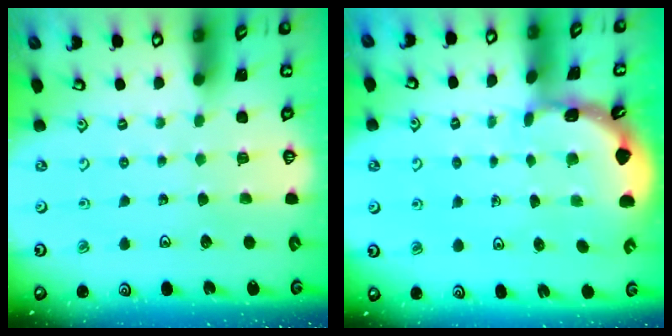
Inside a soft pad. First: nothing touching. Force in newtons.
{"total": 1.8, "press": 1.8, "slide": 0.1}